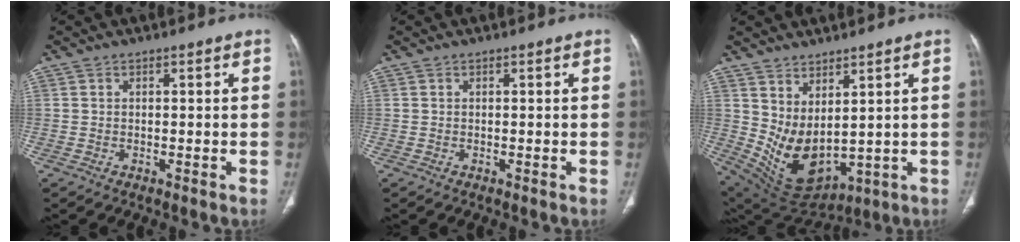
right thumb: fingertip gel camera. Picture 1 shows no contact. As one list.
[{"total": 0.0}, {"total": 11.6, "force": [3.2, 6.1, 9.3], "torque": [-0.158, -0.036, 0.095]}]